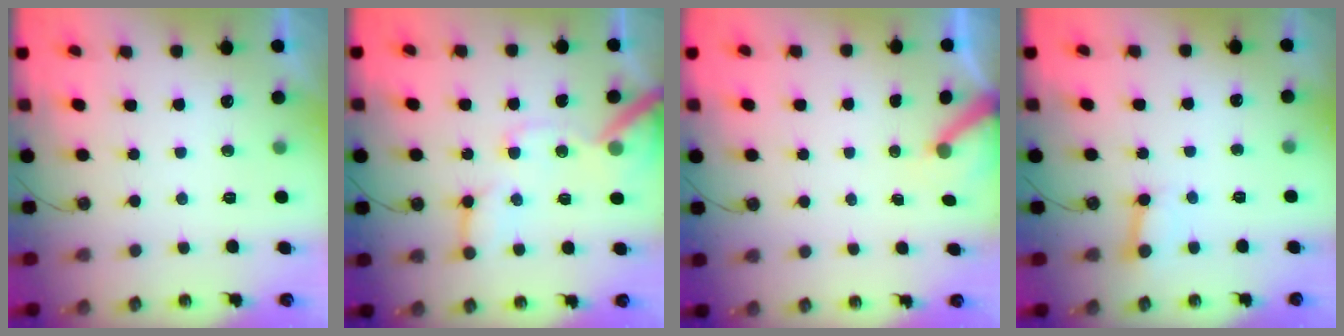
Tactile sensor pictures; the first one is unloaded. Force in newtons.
{"total": 13.2, "press": 13.1, "slide": 1.9}
{"total": 3.5, "press": 3.5, "slide": 0.3}
{"total": 5.0, "press": 5.0, "slide": 0.5}